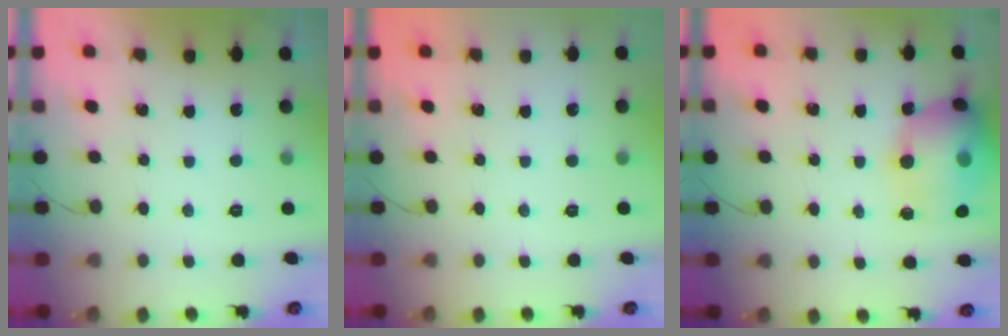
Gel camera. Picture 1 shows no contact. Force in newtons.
{"total": 0.0}
{"total": 16.6, "press": 16.3, "slide": 3.3}